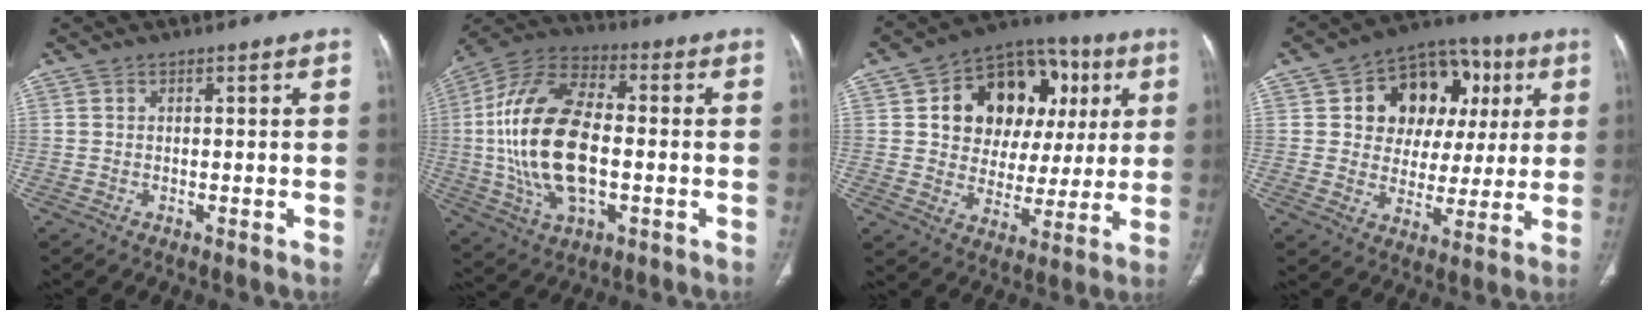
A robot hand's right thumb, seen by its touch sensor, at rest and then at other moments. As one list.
[{"total": 21.7, "force": [-1.1, 11.5, 18.4], "torque": [-0.368, 0.015, -0.018]}, {"total": 20.3, "force": [5.9, 14.8, 12.6], "torque": [-0.124, 0.019, 0.097]}, {"total": 16.9, "force": [4.9, 13.0, 9.5], "torque": [-0.072, 0.017, 0.079]}]